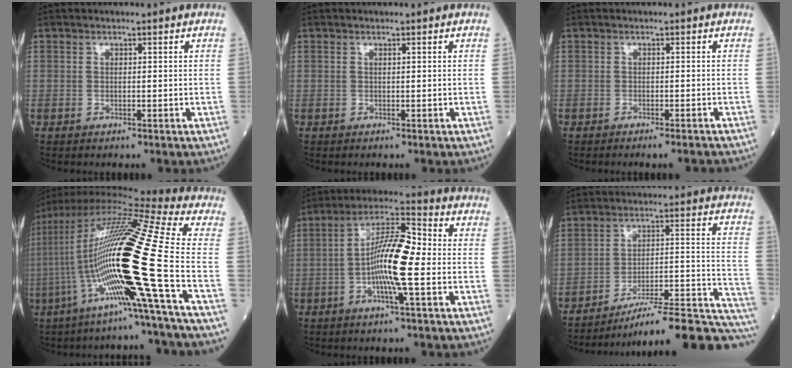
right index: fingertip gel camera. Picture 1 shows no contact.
{"total": 0.0}
{"total": 3.7, "force": [-3.4, -0.2, 1.4], "torque": [-0.010, -0.006, -0.045]}
{"total": 27.0, "force": [-6.3, -1.0, 26.2], "torque": [-0.507, -0.020, -0.138]}
{"total": 10.8, "force": [-1.8, 1.1, 10.6], "torque": [-0.198, 0.013, -0.043]}
{"total": 20.5, "force": [-16.9, 1.4, 11.5], "torque": [-0.091, 0.029, -0.243]}